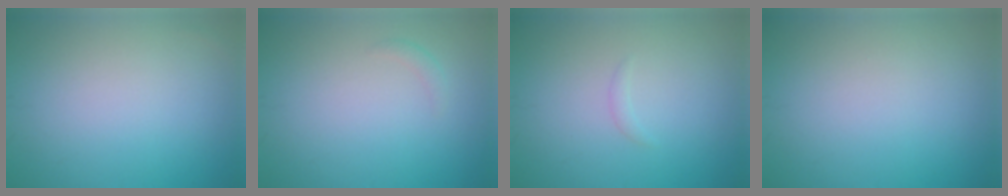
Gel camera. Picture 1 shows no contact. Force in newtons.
{"total": 0.8, "press": 0.8, "slide": 0.0}
{"total": 0.5, "press": 0.5, "slide": 0.1}
{"total": 0.0}